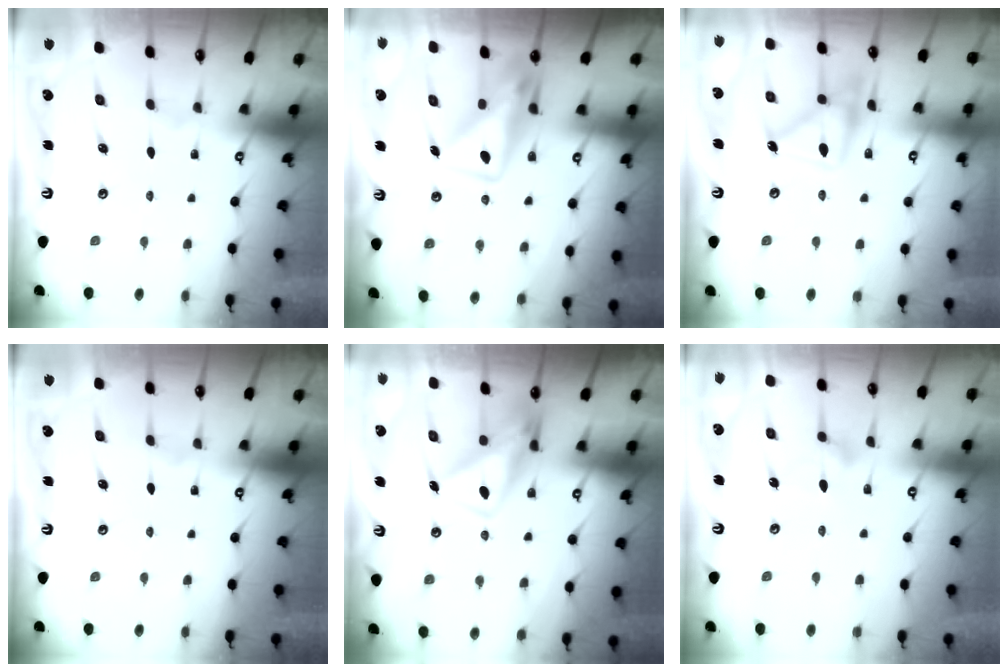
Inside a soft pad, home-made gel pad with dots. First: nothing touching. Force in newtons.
{"total": 11.0, "press": 11.0, "slide": 0.9}
{"total": 14.9, "press": 14.8, "slide": 1.1}
{"total": 0.0}
{"total": 11.3, "press": 11.2, "slide": 1.0}
{"total": 9.9, "press": 9.9, "slide": 0.5}